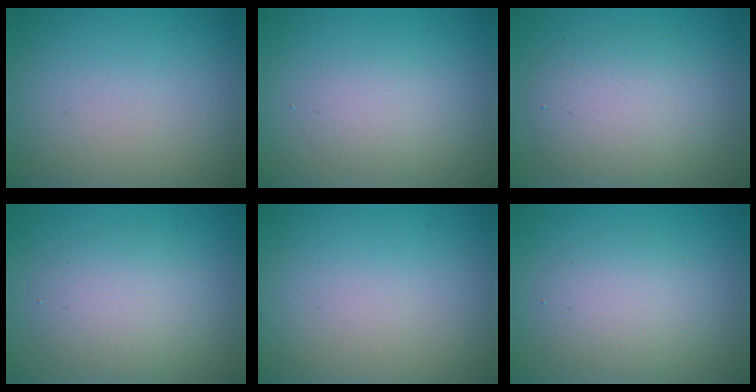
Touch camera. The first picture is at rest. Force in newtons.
{"total": 1.7, "press": 1.7, "slide": 0.0}
{"total": 4.4, "press": 4.4, "slide": 0.0}
{"total": 3.6, "press": 3.6, "slide": 0.3}
{"total": 0.0}
{"total": 3.1, "press": 3.1, "slide": 0.1}